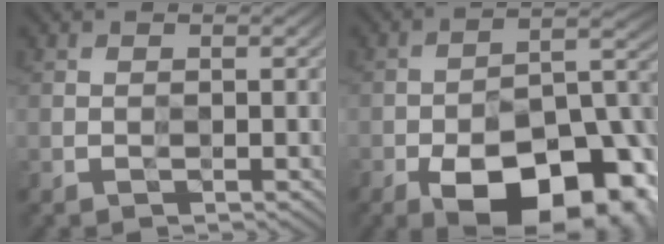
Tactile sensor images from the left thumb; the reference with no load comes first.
{"total": 17.5, "force": [-10.6, 7.8, 11.5], "torque": [-0.155, -0.011, -0.171]}